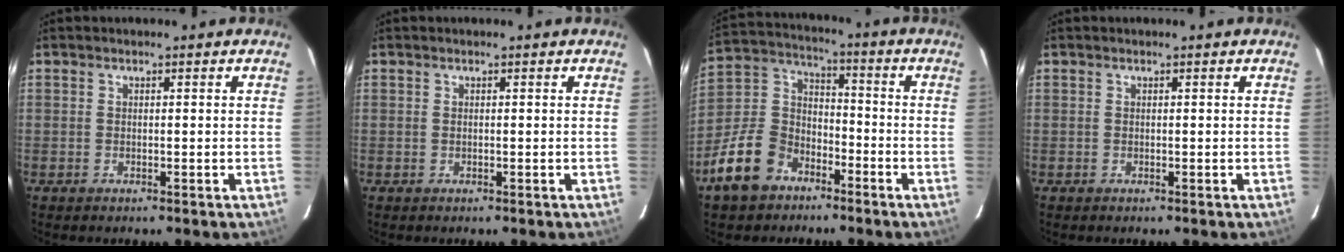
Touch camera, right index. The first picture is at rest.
{"total": 0.0}
{"total": 14.5, "force": [-8.7, 9.7, 6.3], "torque": [-0.156, 0.039, -0.150]}
{"total": 0.0}